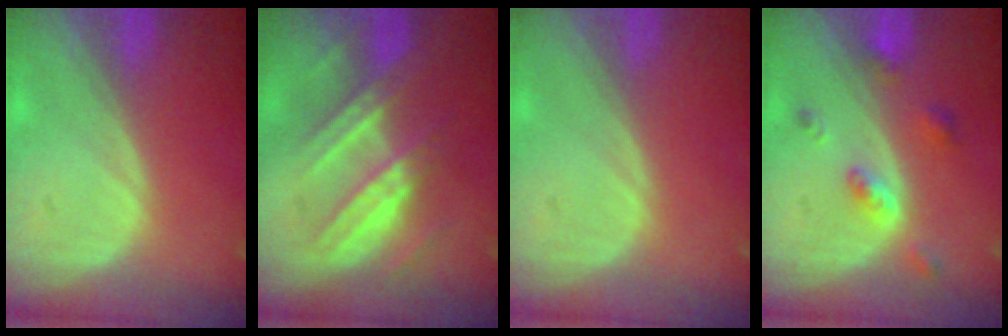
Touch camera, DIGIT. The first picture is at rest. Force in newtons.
{"total": 7.2, "press": 7.1, "slide": 0.9}
{"total": 0.0}
{"total": 4.4, "press": 4.1, "slide": 1.6}